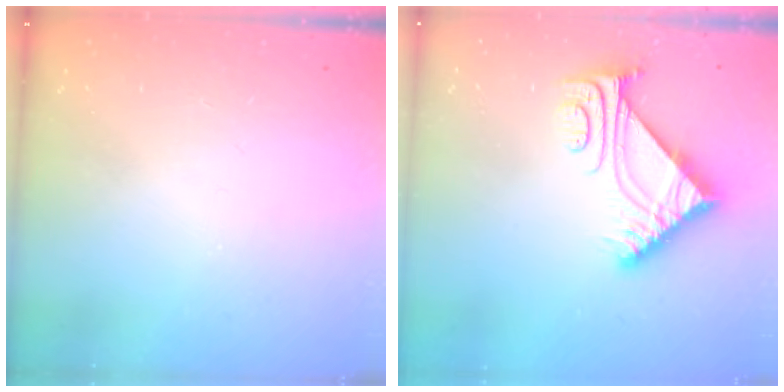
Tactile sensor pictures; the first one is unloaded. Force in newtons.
{"total": 7.3, "press": 7.2, "slide": 0.7}